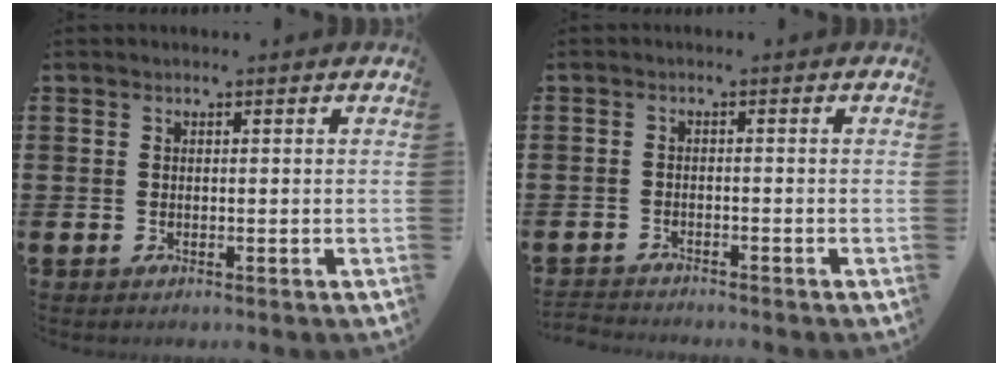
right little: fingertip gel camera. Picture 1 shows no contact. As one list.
[{"total": 1.7, "force": [-1.7, 0.0, -0.1], "torque": [-0.002, 0.001, -0.036]}]